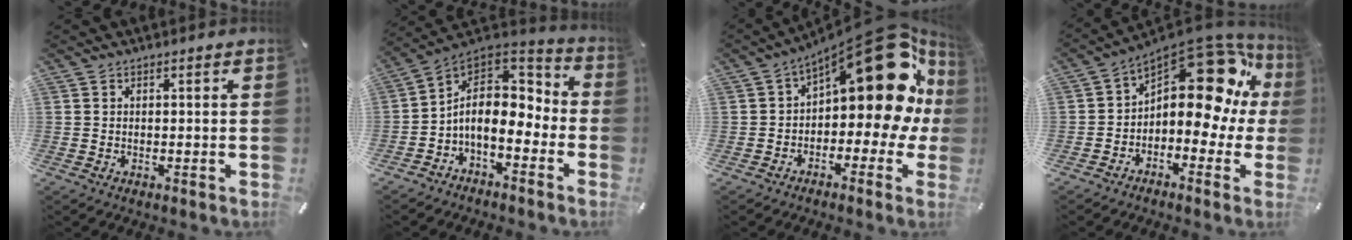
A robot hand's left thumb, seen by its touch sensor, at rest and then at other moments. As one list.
[{"total": 12.8, "force": [-1.7, 9.0, 9.0], "torque": [-0.148, 0.004, -0.029]}, {"total": 23.6, "force": [8.8, 10.6, 19.2], "torque": [-0.249, -0.064, 0.152]}, {"total": 17.2, "force": [6.3, 9.8, 12.6], "torque": [-0.154, -0.057, 0.102]}]